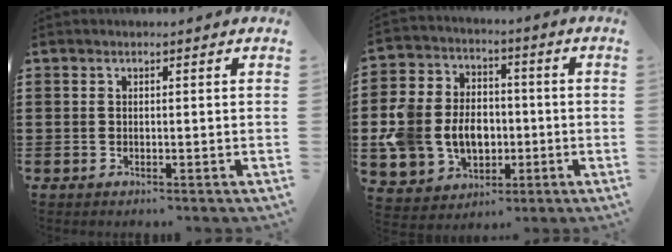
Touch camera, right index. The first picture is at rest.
{"total": 10.0, "force": [-1.5, 8.6, 4.9], "torque": [-0.140, 0.021, -0.022]}